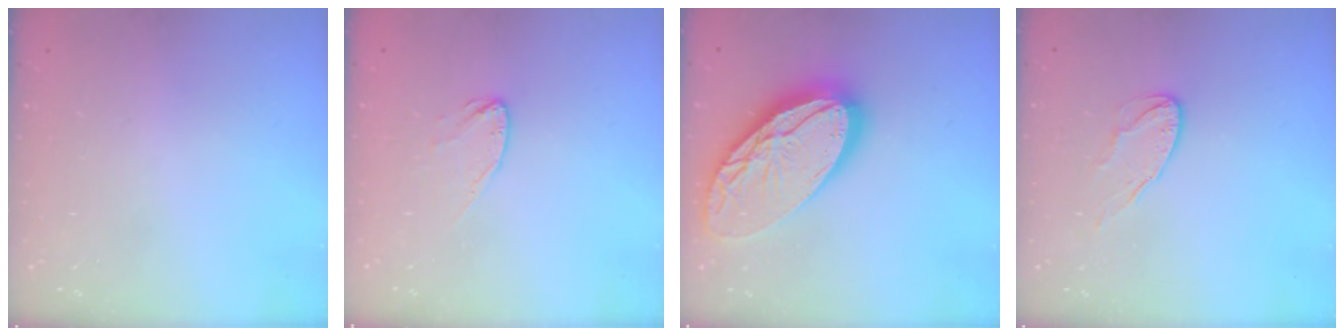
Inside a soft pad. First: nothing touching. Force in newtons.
{"total": 6.1, "press": 6.1, "slide": 0.3}
{"total": 26.8, "press": 26.6, "slide": 2.8}
{"total": 6.8, "press": 6.8, "slide": 0.2}